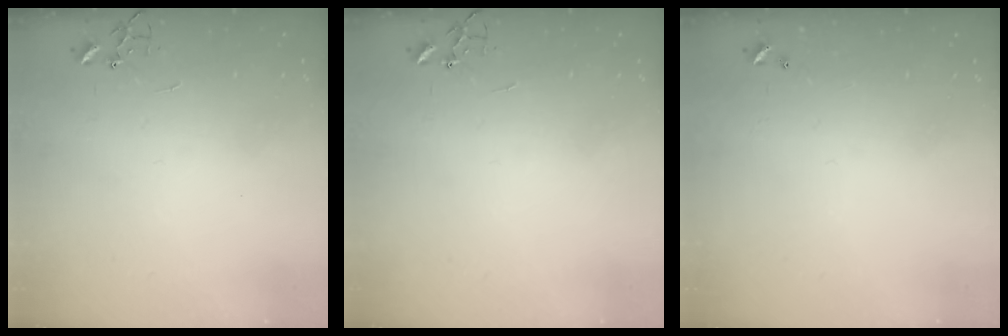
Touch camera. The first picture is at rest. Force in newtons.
{"total": 0.0}
{"total": 0.0}